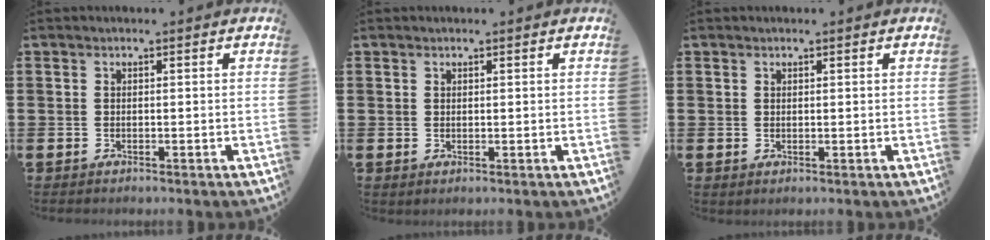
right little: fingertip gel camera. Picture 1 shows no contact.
{"total": 0.0}
{"total": 0.0}